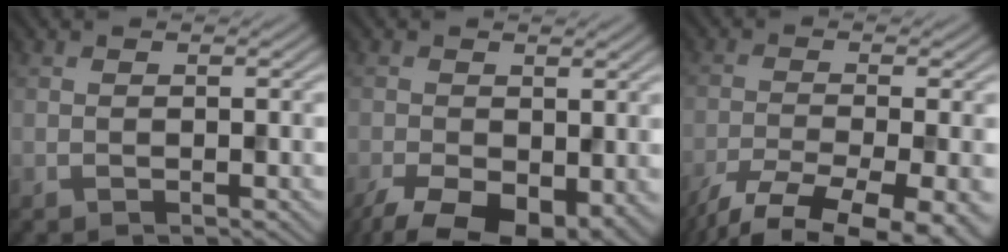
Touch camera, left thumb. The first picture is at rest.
{"total": 10.0, "force": [-5.1, 5.1, 6.9], "torque": [-0.136, -0.043, -0.076]}
{"total": 11.2, "force": [-7.9, 2.9, 7.3], "torque": [-0.138, -0.030, -0.115]}